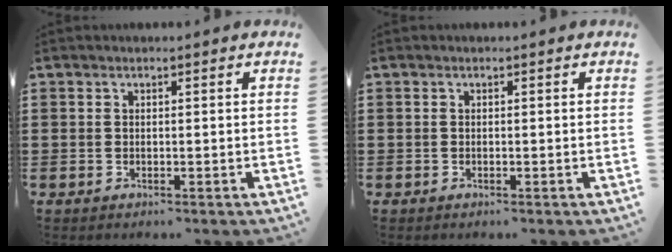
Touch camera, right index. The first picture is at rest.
{"total": 0.0}